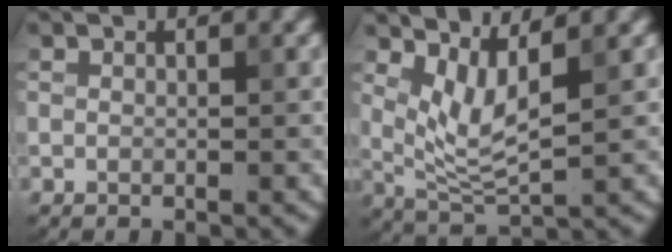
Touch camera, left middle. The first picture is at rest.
{"total": 3.7, "force": [1.7, 0.9, 3.2], "torque": [-0.076, -0.011, 0.042]}